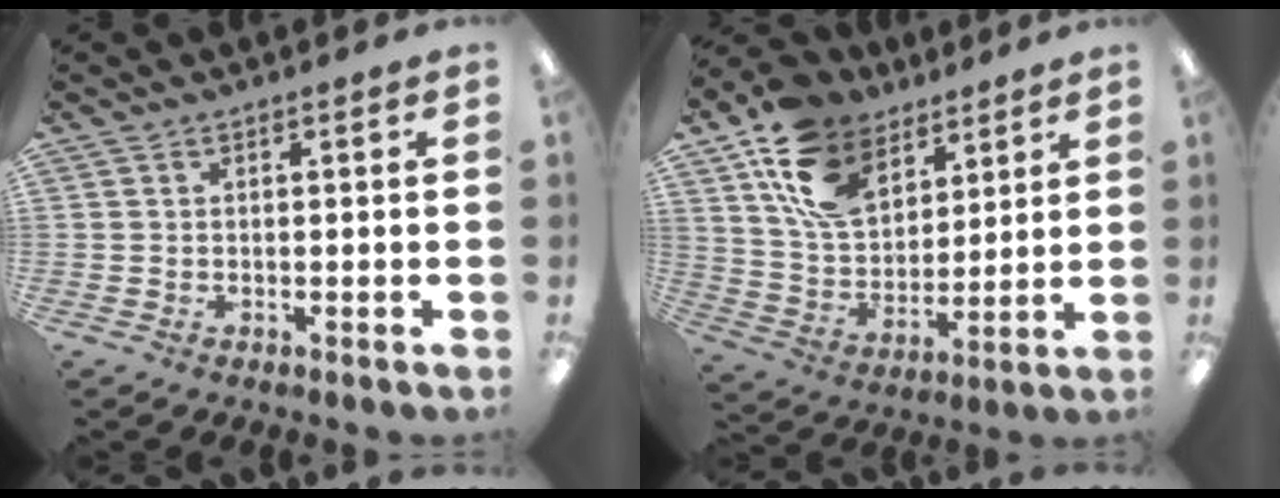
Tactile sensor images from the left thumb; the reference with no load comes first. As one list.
[{"total": 16.4, "force": [9.9, 10.6, 7.7], "torque": [-0.155, -0.038, 0.192]}]